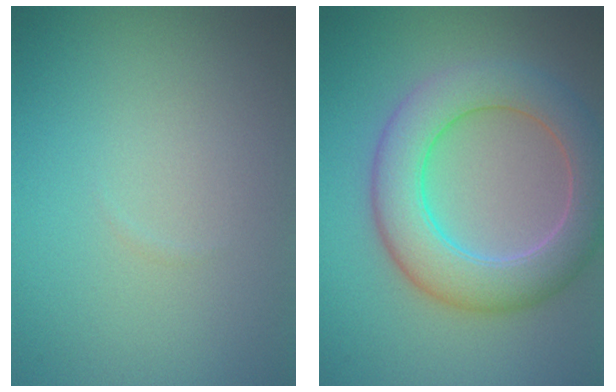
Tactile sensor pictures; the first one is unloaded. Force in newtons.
{"total": 7.1, "press": 7.1, "slide": 0.6}